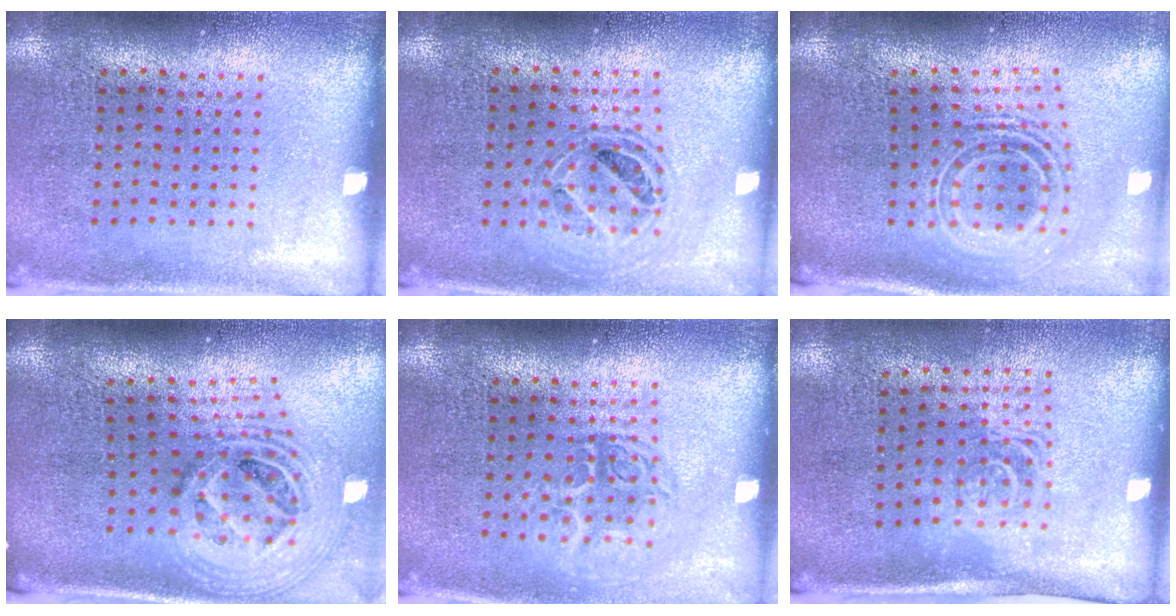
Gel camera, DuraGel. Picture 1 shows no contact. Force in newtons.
{"total": 0.8, "press": 0.8, "slide": 0.2}
{"total": 2.5, "press": 1.7, "slide": 1.8}
{"total": 2.7, "press": 1.9, "slide": 1.9}
{"total": 1.5, "press": 1.2, "slide": 0.8}
{"total": 1.6, "press": 1.3, "slide": 1.0}